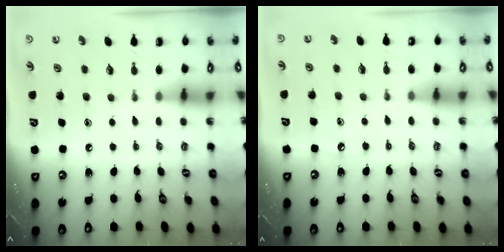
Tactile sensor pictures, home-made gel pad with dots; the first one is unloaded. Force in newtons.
{"total": 3.6, "press": 3.6, "slide": 0.5}